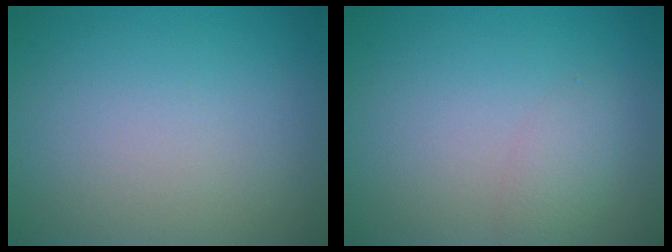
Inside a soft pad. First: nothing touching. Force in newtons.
{"total": 1.5, "press": 1.5, "slide": 0.0}